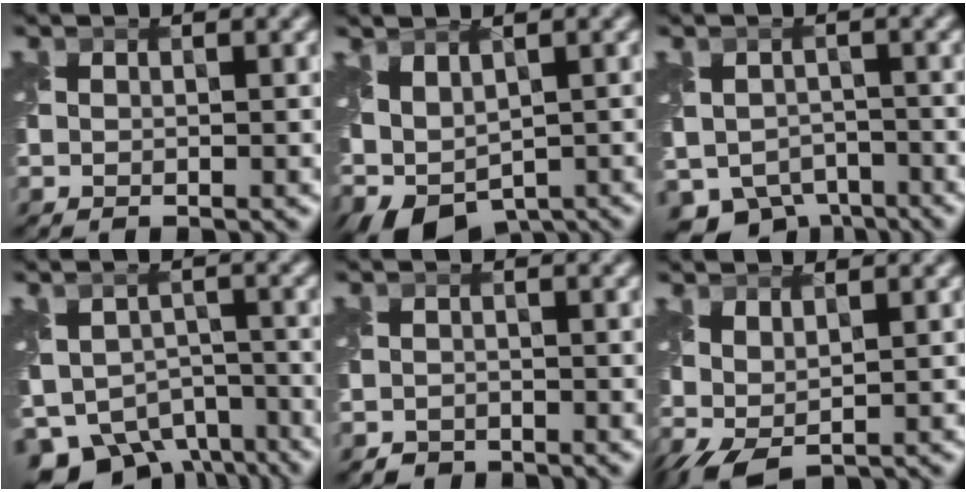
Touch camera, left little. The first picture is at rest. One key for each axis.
{"total": 5.6, "fx": -1.2, "fy": 3.2, "fz": 4.4, "tx": -0.078, "ty": -0.004, "tz": -0.007}
{"total": 6.5, "fx": -4.5, "fy": 4.3, "fz": 1.8, "tx": -0.019, "ty": -0.018, "tz": -0.064}
{"total": 8.5, "fx": -5.9, "fy": 5.2, "fz": 3.0, "tx": -0.054, "ty": -0.021, "tz": -0.085}
{"total": 1.3, "fx": -1.1, "fy": 0.5, "fz": -0.4, "tx": 0.010, "ty": 0.001, "tz": -0.022}
{"total": 2.6, "fx": 0.9, "fy": 1.3, "fz": 2.1, "tx": -0.048, "ty": 0.007, "tz": 0.021}